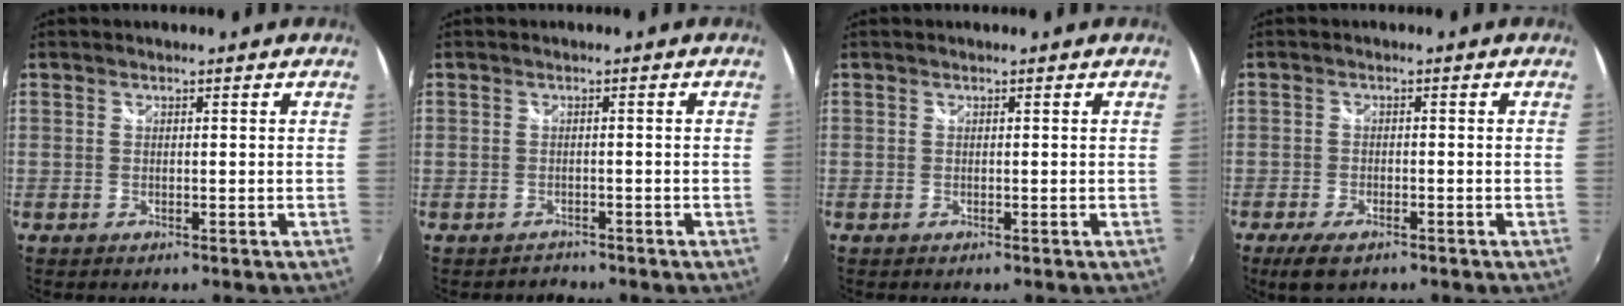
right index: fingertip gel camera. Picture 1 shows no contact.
{"total": 2.0, "force": [-1.5, 1.2, -0.5], "torque": [0.004, 0.008, -0.023]}
{"total": 0.0}
{"total": 5.3, "force": [-3.7, 2.0, 3.2], "torque": [-0.081, -0.017, -0.065]}